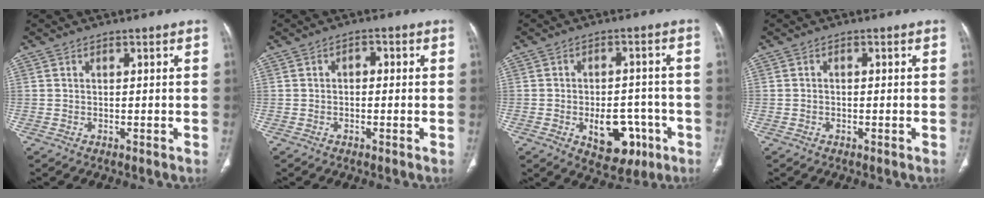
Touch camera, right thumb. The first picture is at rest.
{"total": 1.9, "force": [0.0, 1.3, 1.4], "torque": [-0.014, 0.009, -0.005]}
{"total": 10.8, "force": [-3.9, 6.7, 7.5], "torque": [-0.073, 0.024, -0.042]}
{"total": 0.5, "force": [-0.2, 0.4, 0.3], "torque": [-0.005, 0.002, -0.007]}